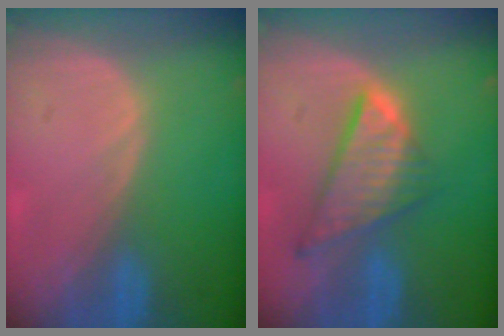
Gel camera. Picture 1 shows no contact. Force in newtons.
{"total": 8.7, "press": 7.4, "slide": 4.6}